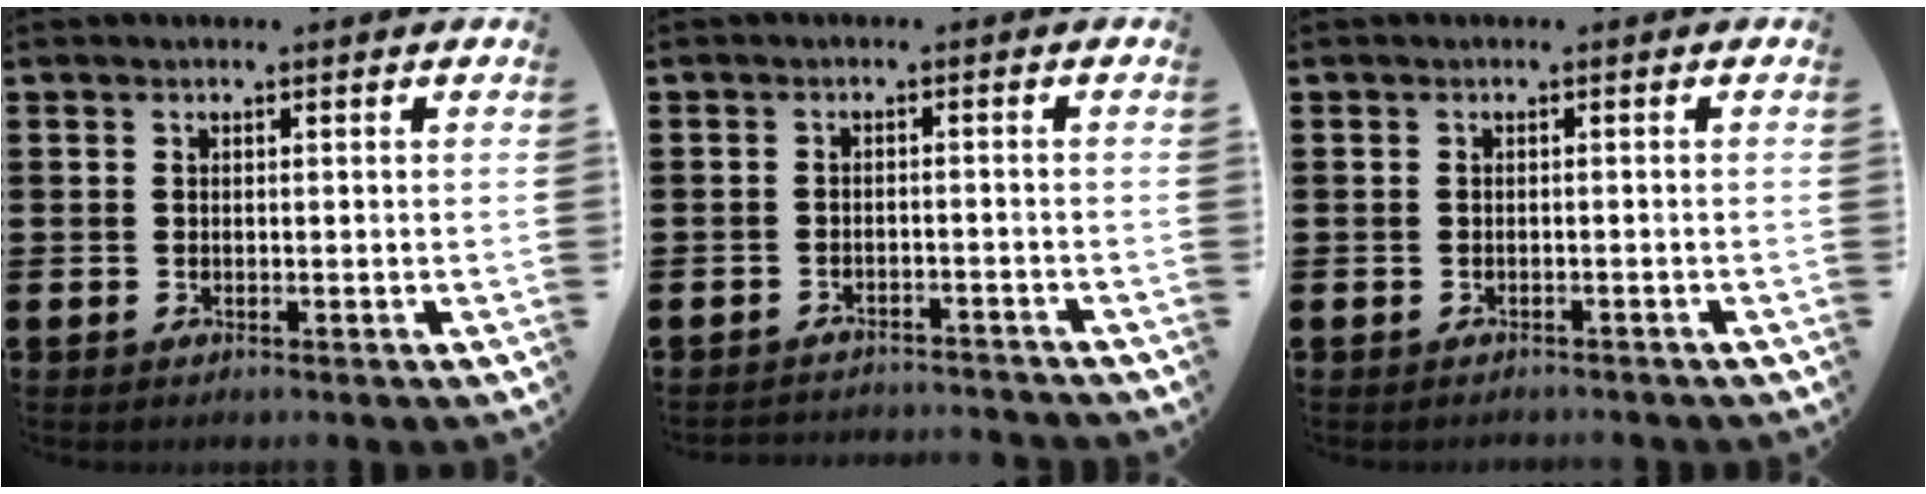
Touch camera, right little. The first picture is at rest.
{"total": 2.0, "force": [-2.0, -0.1, -0.3], "torque": [-0.001, 0.003, -0.044]}
{"total": 0.6, "force": [-0.6, 0.0, 0.0], "torque": [-0.001, -0.003, -0.012]}